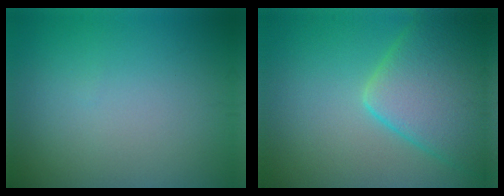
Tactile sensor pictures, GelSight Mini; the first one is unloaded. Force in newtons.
{"total": 9.2, "press": 9.2, "slide": 0.5}